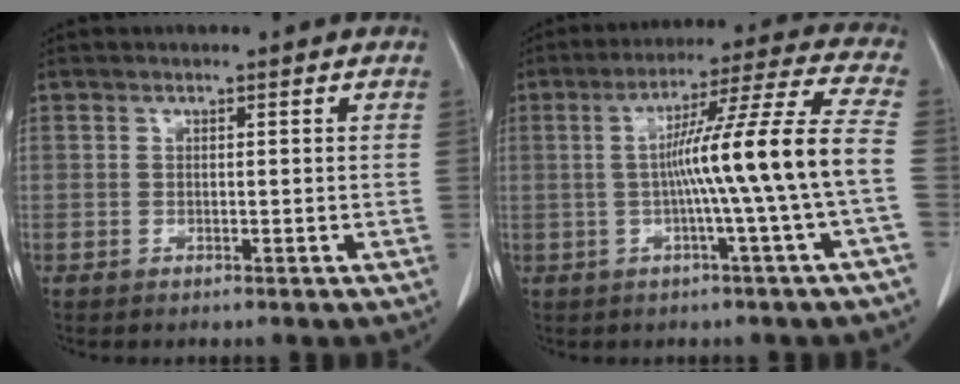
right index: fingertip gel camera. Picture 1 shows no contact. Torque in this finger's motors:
{"motor_torque": [1.77, -0.37, 0.94, 0.21]}